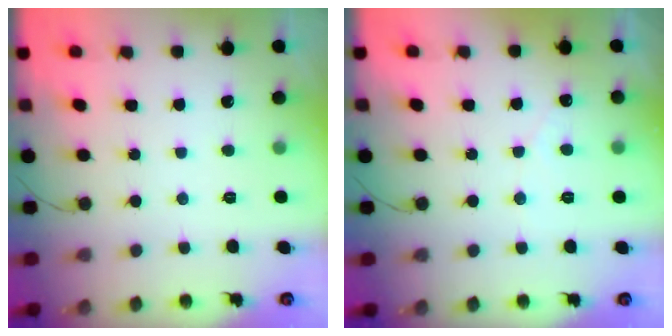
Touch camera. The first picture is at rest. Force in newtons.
{"total": 1.7, "press": 1.7, "slide": 0.0}